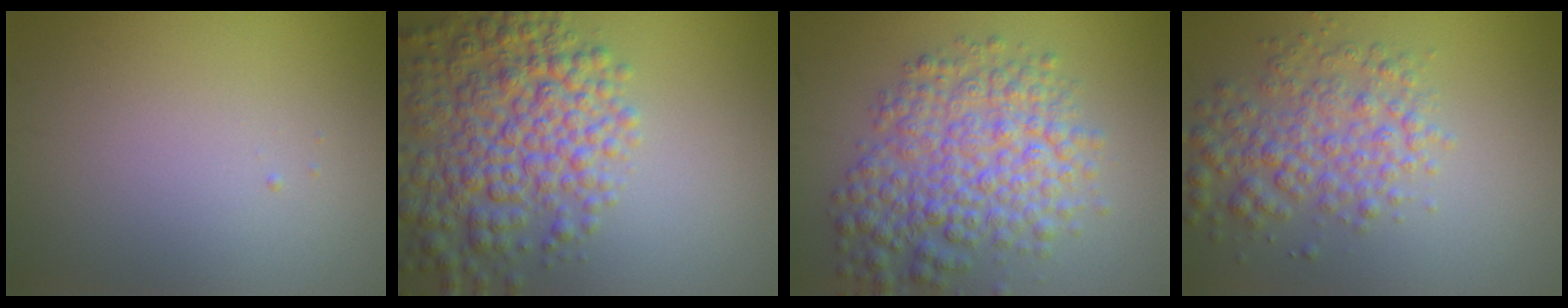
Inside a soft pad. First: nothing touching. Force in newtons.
{"total": 8.1, "press": 8.1, "slide": 0.3}
{"total": 7.1, "press": 7.1, "slide": 0.2}
{"total": 4.5, "press": 4.5, "slide": 0.1}